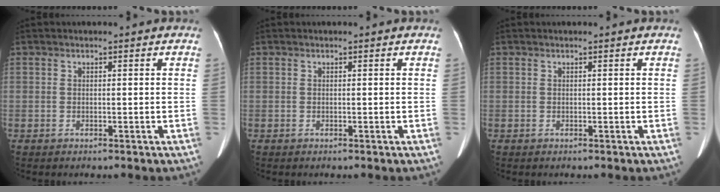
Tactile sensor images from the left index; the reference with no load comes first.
{"total": 0.0}
{"total": 0.0}